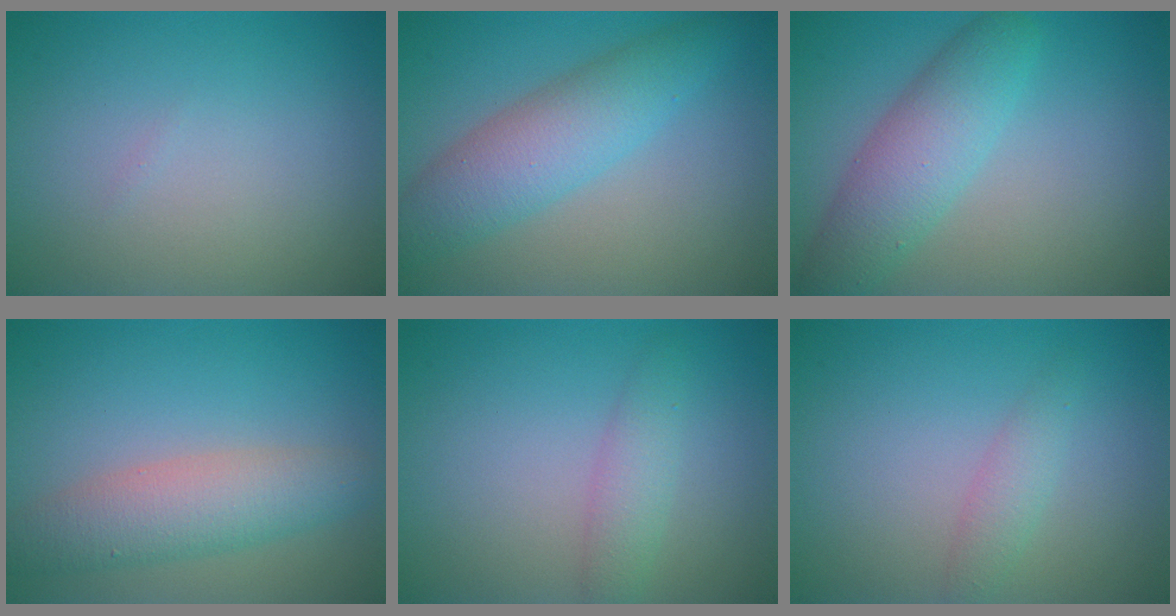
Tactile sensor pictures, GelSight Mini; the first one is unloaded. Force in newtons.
{"total": 5.3, "press": 5.3, "slide": 0.1}
{"total": 5.2, "press": 5.2, "slide": 0.2}
{"total": 4.9, "press": 4.9, "slide": 0.2}
{"total": 2.2, "press": 2.2, "slide": 0.0}
{"total": 1.7, "press": 1.7, "slide": 0.1}